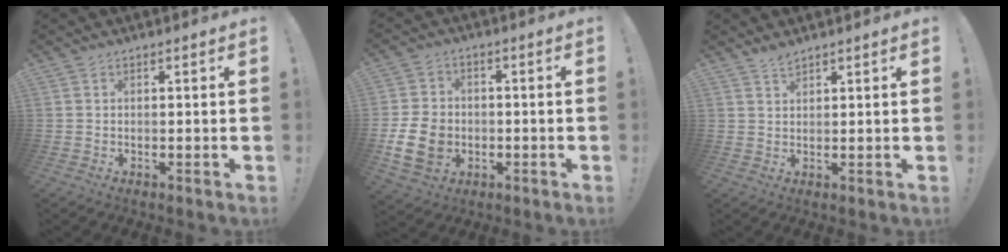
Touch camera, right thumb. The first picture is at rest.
{"total": 13.0, "force": [-2.9, 10.2, 7.5], "torque": [-0.138, 0.023, -0.050]}
{"total": 2.5, "force": [2.3, 0.6, 0.7], "torque": [0.001, -0.016, 0.039]}